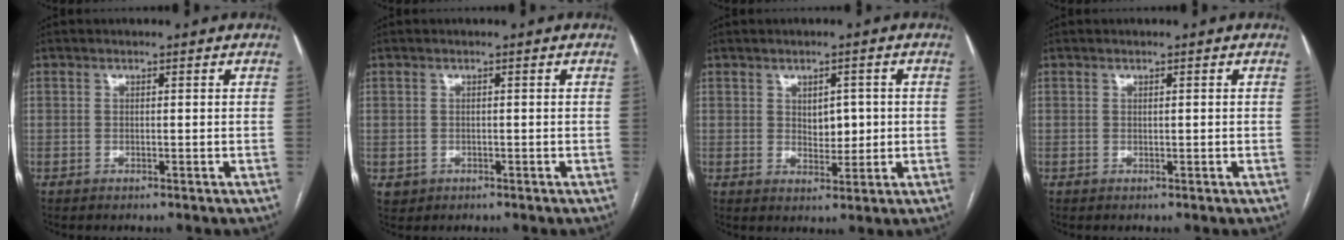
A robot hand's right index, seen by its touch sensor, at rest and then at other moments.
{"total": 1.6, "force": [-0.3, 1.6, 0.3], "torque": [-0.001, 0.003, 0.004]}
{"total": 3.9, "force": [0.5, 2.3, 3.1], "torque": [-0.040, -0.001, 0.013]}
{"total": 0.0}